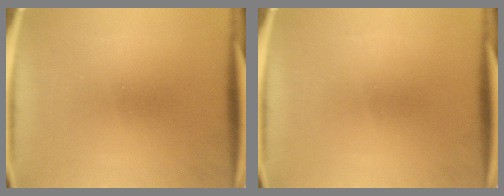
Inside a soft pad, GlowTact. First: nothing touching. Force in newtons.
{"total": 0.0}